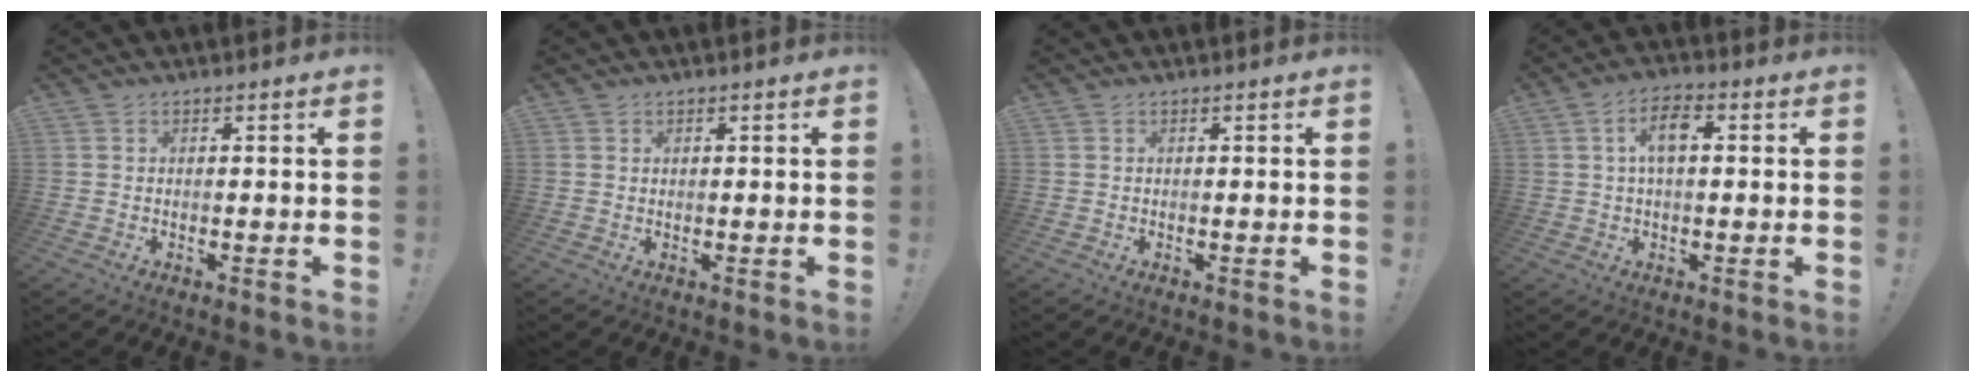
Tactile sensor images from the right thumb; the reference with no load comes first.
{"total": 0.6, "force": [0.5, 0.4, 0.2], "torque": [0.004, -0.002, 0.007]}
{"total": 0.0}
{"total": 7.0, "force": [1.1, 3.4, 6.0], "torque": [-0.104, 0.014, 0.018]}